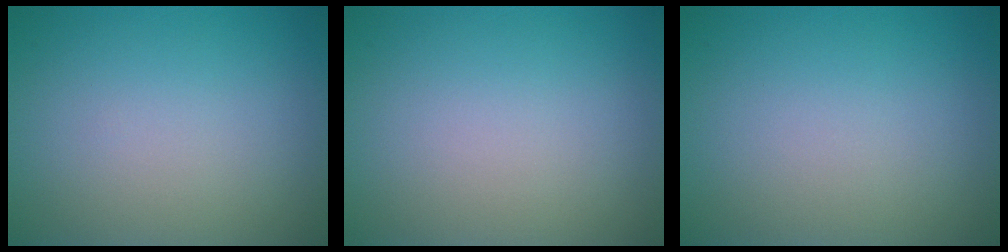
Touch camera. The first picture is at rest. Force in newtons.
{"total": 0.0}
{"total": 0.0}